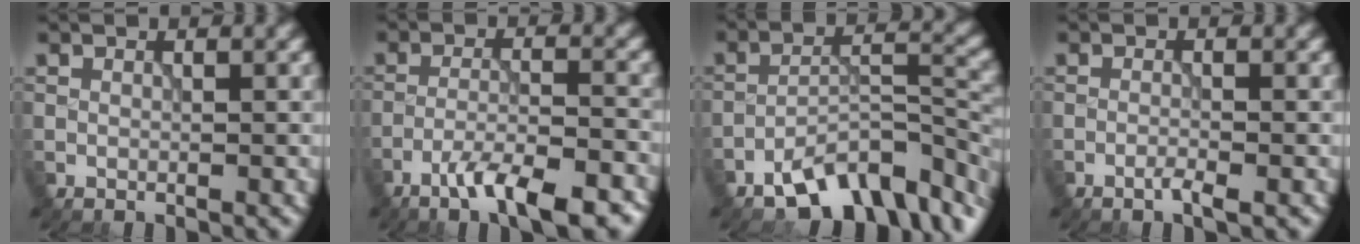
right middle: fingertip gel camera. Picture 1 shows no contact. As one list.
[{"total": 7.7, "force": [-5.3, 1.7, 5.4], "torque": [-0.089, 0.003, -0.086]}, {"total": 9.5, "force": [-6.7, 3.7, 5.7], "torque": [-0.077, -0.005, -0.115]}, {"total": 1.3, "force": [-0.8, 0.1, 1.0], "torque": [-0.017, 0.001, -0.019]}]